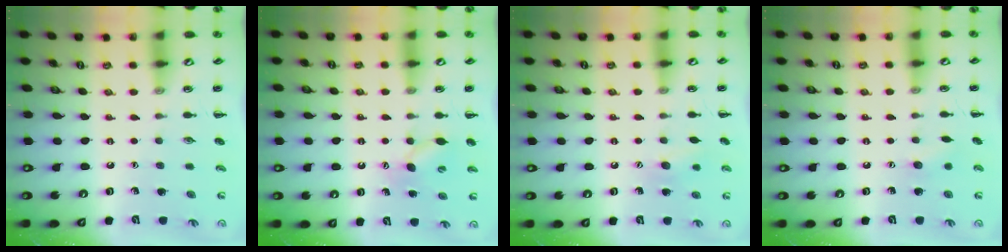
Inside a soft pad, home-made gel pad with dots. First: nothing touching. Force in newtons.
{"total": 6.5, "press": 6.3, "slide": 1.5}
{"total": 6.9, "press": 6.7, "slide": 1.5}
{"total": 4.8, "press": 4.6, "slide": 1.3}